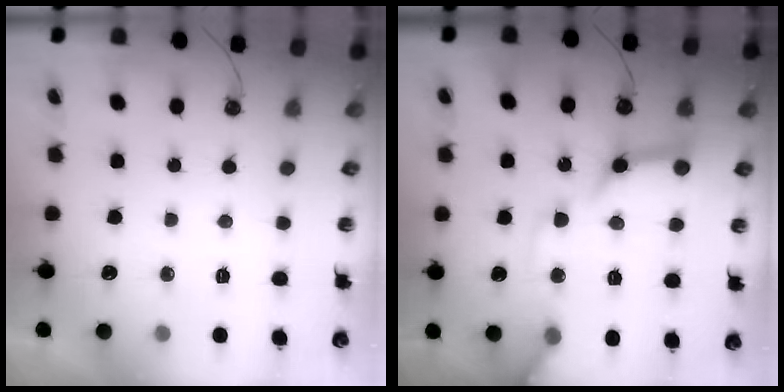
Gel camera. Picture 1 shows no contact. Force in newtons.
{"total": 17.1, "press": 16.9, "slide": 2.0}